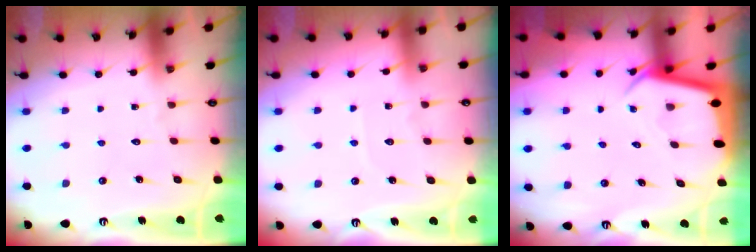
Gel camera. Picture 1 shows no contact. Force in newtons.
{"total": 2.5, "press": 2.5, "slide": 0.3}
{"total": 3.7, "press": 3.7, "slide": 0.2}